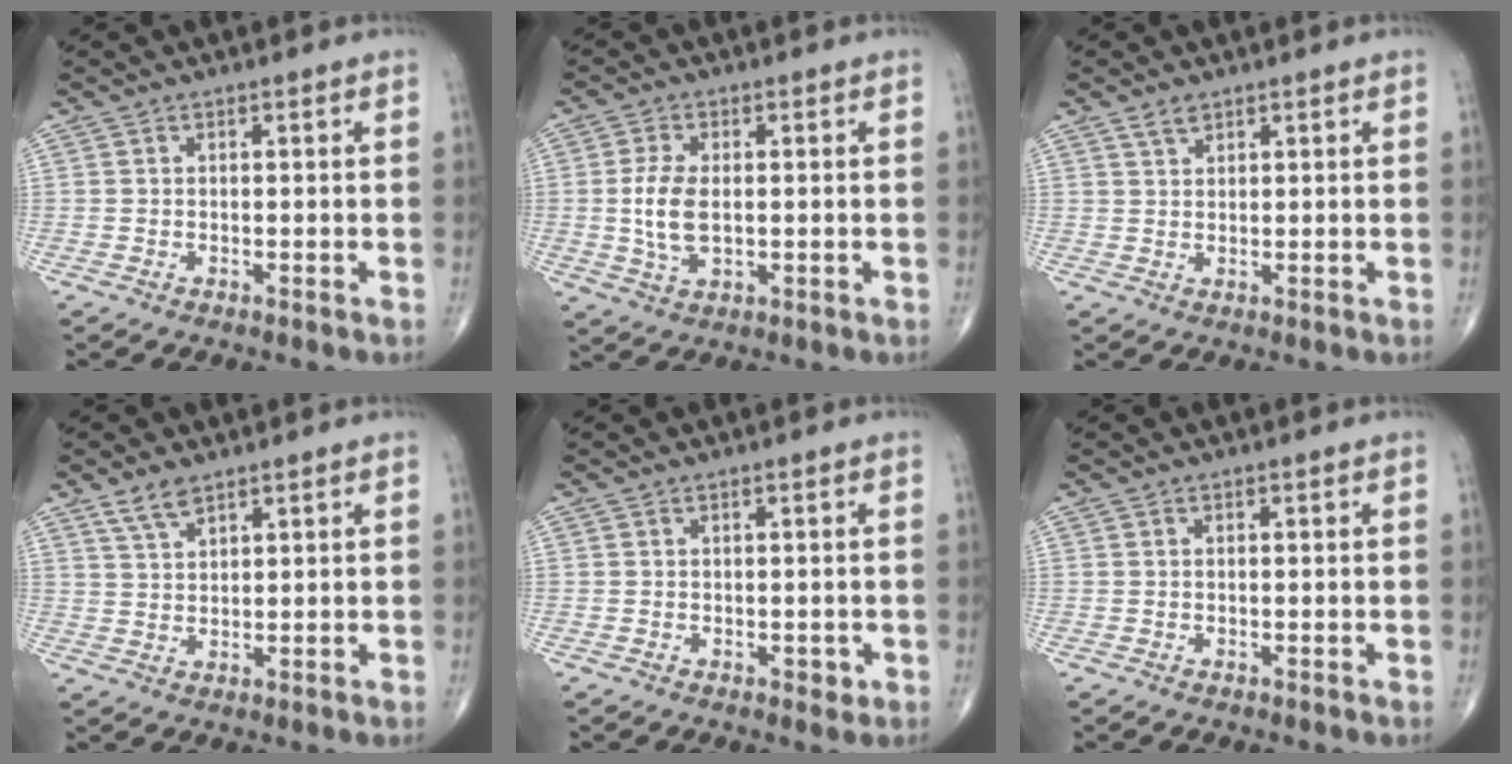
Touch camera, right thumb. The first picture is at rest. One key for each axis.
{"total": 7.1, "fx": 0.0, "fy": 3.7, "fz": 6.0, "tx": -0.128, "ty": -0.005, "tz": 0.002}
{"total": 2.2, "fx": 1.6, "fy": 1.1, "fz": 1.0, "tx": -0.014, "ty": -0.005, "tz": 0.031}
{"total": 4.1, "fx": 3.0, "fy": 1.6, "fz": 2.3, "tx": -0.041, "ty": -0.011, "tz": 0.063}
{"total": 1.4, "fx": -0.2, "fy": 0.8, "fz": 1.0, "tx": -0.006, "ty": -0.001, "tz": -0.002}
{"total": 0.0}